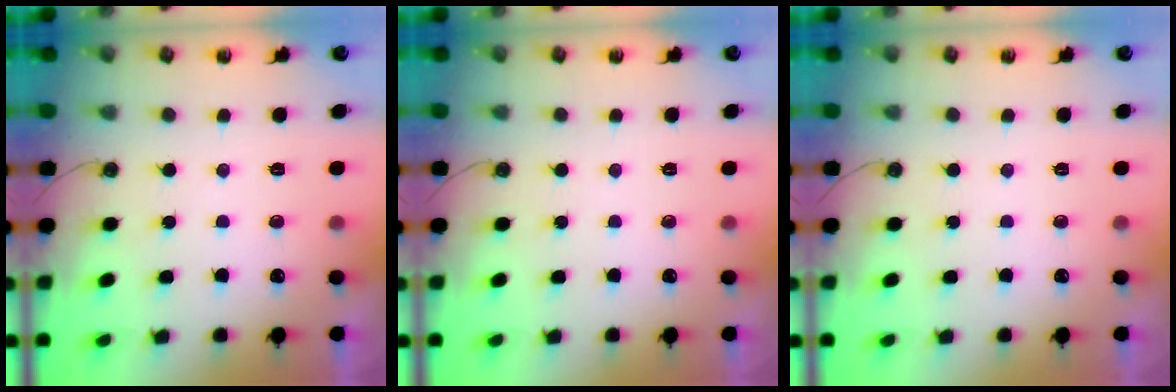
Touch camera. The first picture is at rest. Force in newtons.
{"total": 0.0}
{"total": 0.0}